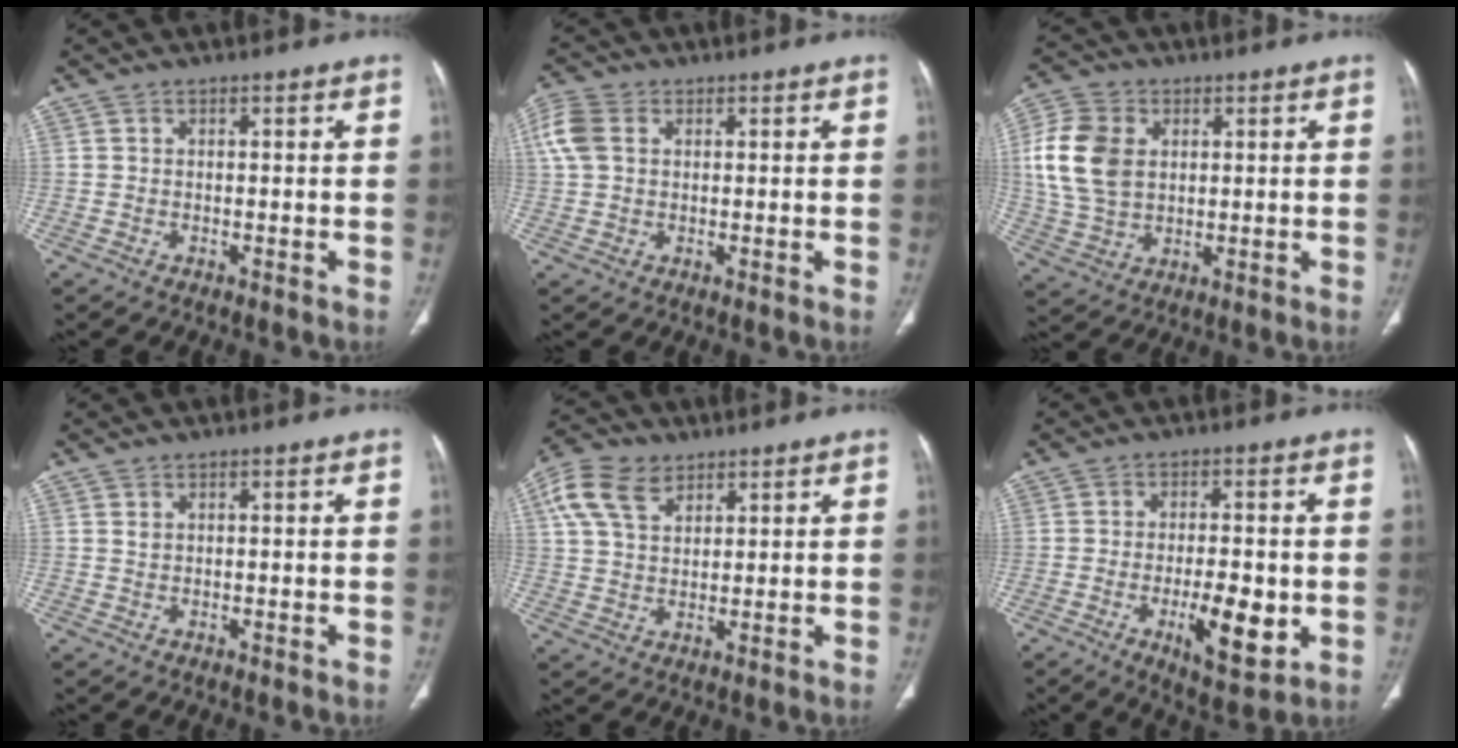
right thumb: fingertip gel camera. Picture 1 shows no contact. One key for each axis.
{"total": 6.4, "fx": 1.7, "fy": 4.5, "fz": 4.2, "tx": -0.109, "ty": 0.017, "tz": 0.033}
{"total": 12.8, "fx": 2.4, "fy": 9.3, "fz": 8.5, "tx": -0.161, "ty": 0.000, "tz": 0.046}
{"total": 0.5, "fx": 0.3, "fy": 0.3, "fz": 0.3, "tx": 0.000, "ty": 0.000, "tz": 0.006}
{"total": 9.5, "fx": 4.8, "fy": 6.1, "fz": 5.5, "tx": -0.100, "ty": -0.001, "tz": 0.091}
{"total": 10.5, "fx": -2.6, "fy": 4.0, "fz": 9.4, "tx": -0.136, "ty": -0.007, "tz": -0.034}